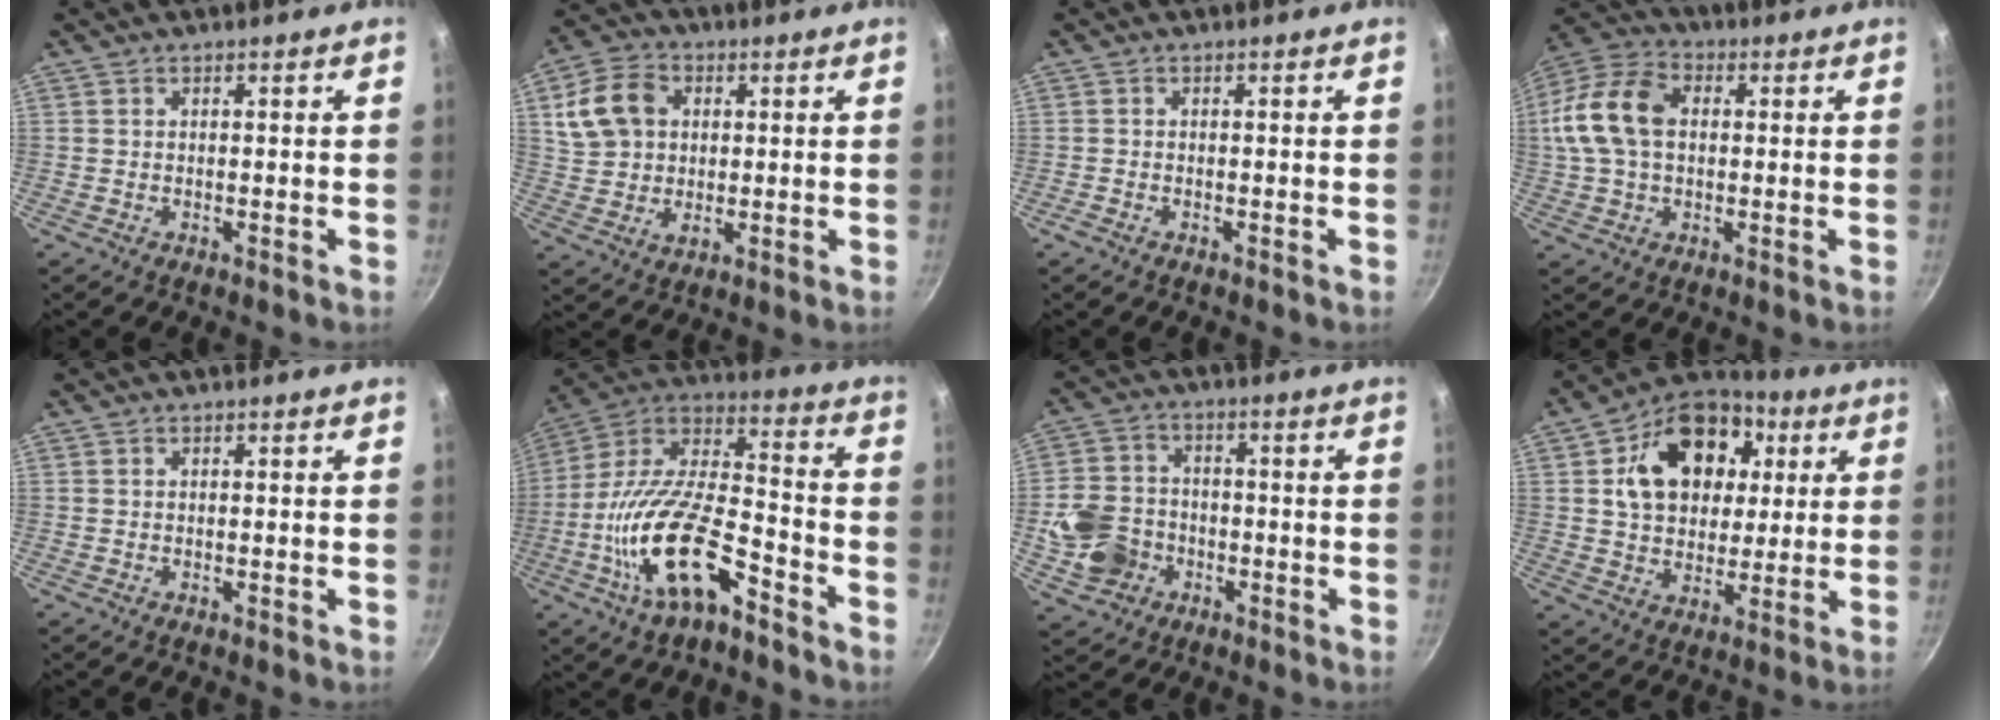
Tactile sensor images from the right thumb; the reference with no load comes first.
{"total": 11.5, "force": [3.0, 8.9, 6.6], "torque": [-0.112, 0.004, 0.050]}
{"total": 0.7, "force": [-0.6, 0.2, 0.3], "torque": [-0.016, 0.004, -0.015]}
{"total": 14.4, "force": [1.5, 9.8, 10.5], "torque": [-0.194, 0.028, 0.014]}
{"total": 0.0}
{"total": 21.0, "force": [-9.5, 8.9, 16.5], "torque": [-0.290, 0.056, -0.188]}
{"total": 10.6, "force": [-2.8, 8.9, 5.1], "torque": [-0.083, 0.024, -0.054]}
{"total": 19.5, "force": [5.1, 14.4, 12.2], "torque": [-0.174, 0.012, 0.076]}